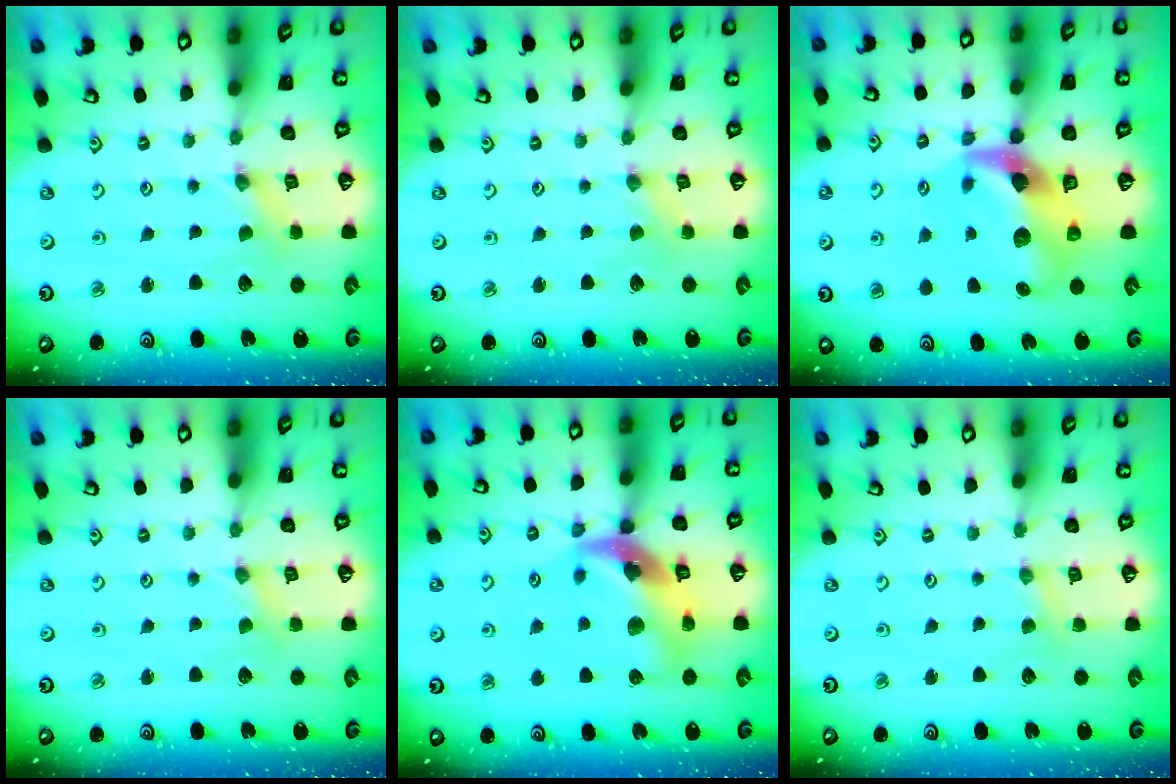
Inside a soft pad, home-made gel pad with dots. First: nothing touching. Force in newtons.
{"total": 0.0}
{"total": 13.8, "press": 13.7, "slide": 1.9}
{"total": 0.0}
{"total": 15.2, "press": 15.0, "slide": 2.2}
{"total": 2.3, "press": 2.3, "slide": 0.3}